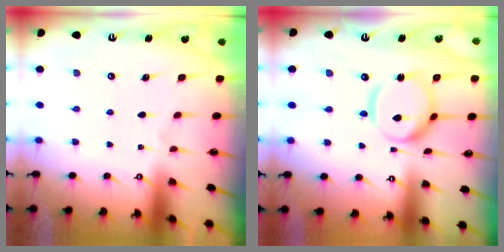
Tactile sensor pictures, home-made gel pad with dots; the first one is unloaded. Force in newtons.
{"total": 13.6, "press": 13.5, "slide": 1.2}